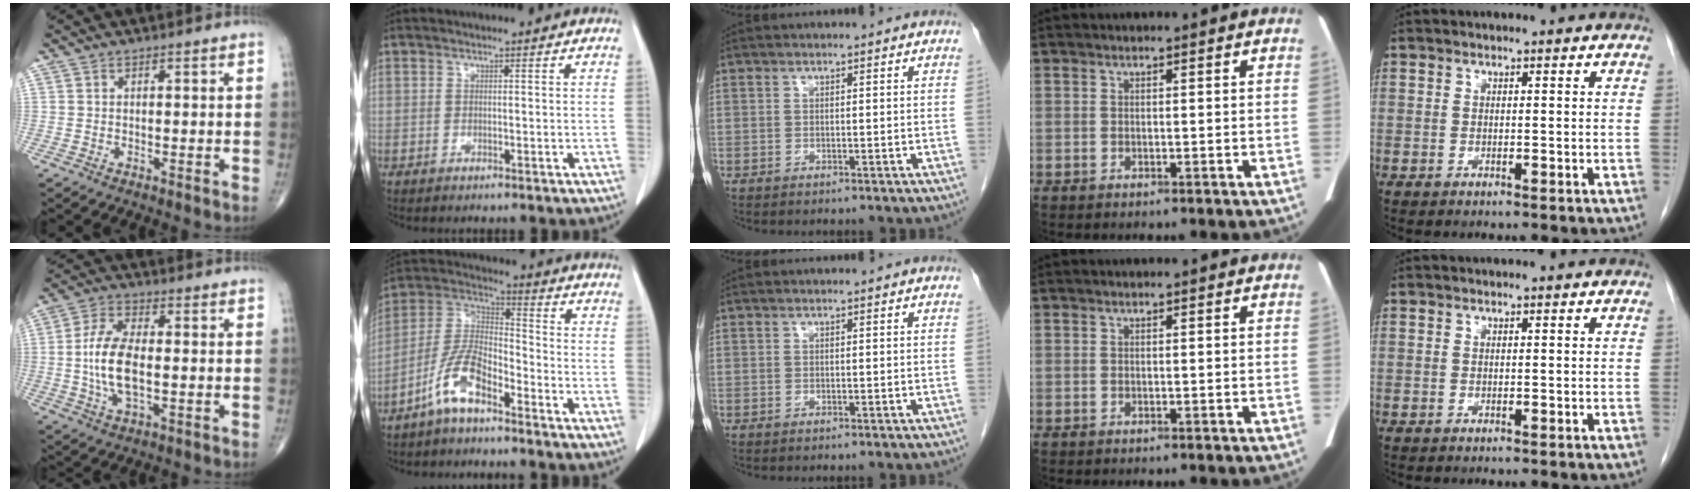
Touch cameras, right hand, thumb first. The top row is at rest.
{"thumb": {"total": 10.8, "force": [-0.7, 5.0, 9.5], "torque": [-0.195, 0.006, -0.015]}, "index": {"total": 9.1, "force": [-5.9, 2.8, 6.3], "torque": [-0.141, 0.005, -0.122]}}